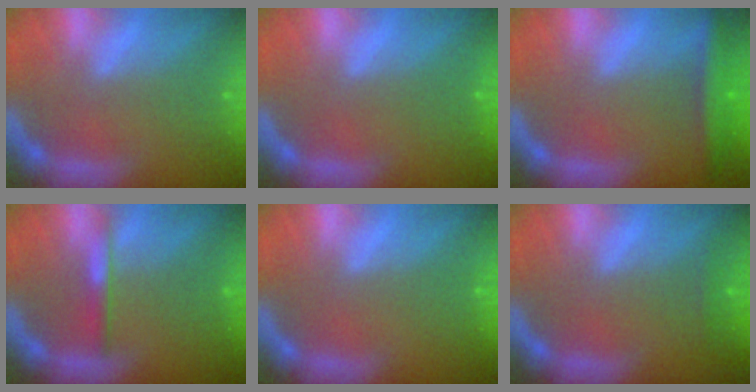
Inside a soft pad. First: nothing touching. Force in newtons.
{"total": 0.0}
{"total": 4.0}
{"total": 2.0}
{"total": 0.0}
{"total": 0.9}